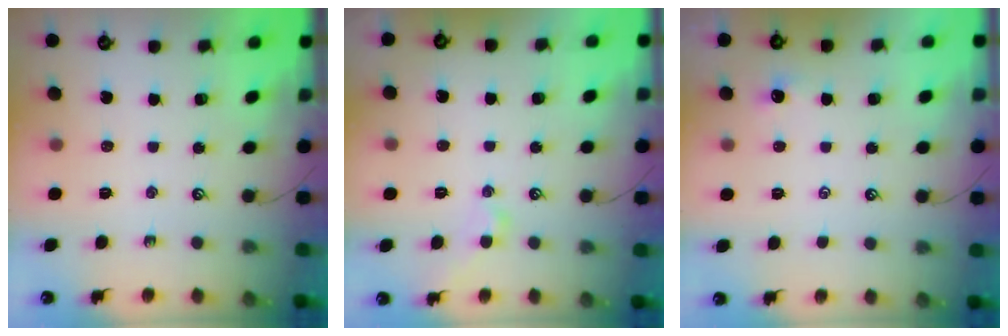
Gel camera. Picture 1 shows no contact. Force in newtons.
{"total": 1.6, "press": 1.5, "slide": 0.6}
{"total": 0.5, "press": 0.4, "slide": 0.3}